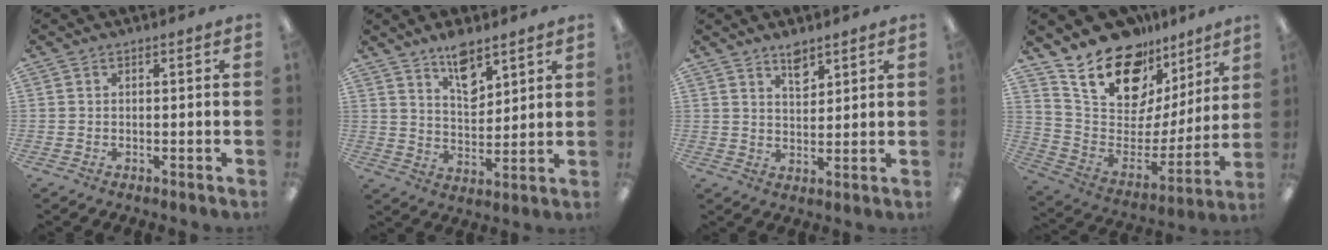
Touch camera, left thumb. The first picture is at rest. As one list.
[{"total": 9.0, "force": [6.7, 3.9, 4.6], "torque": [-0.060, -0.042, 0.115]}, {"total": 4.8, "force": [3.8, 2.0, 2.2], "torque": [-0.026, -0.023, 0.065]}, {"total": 20.4, "force": [14.9, 11.0, 8.6], "torque": [-0.162, -0.103, 0.270]}]